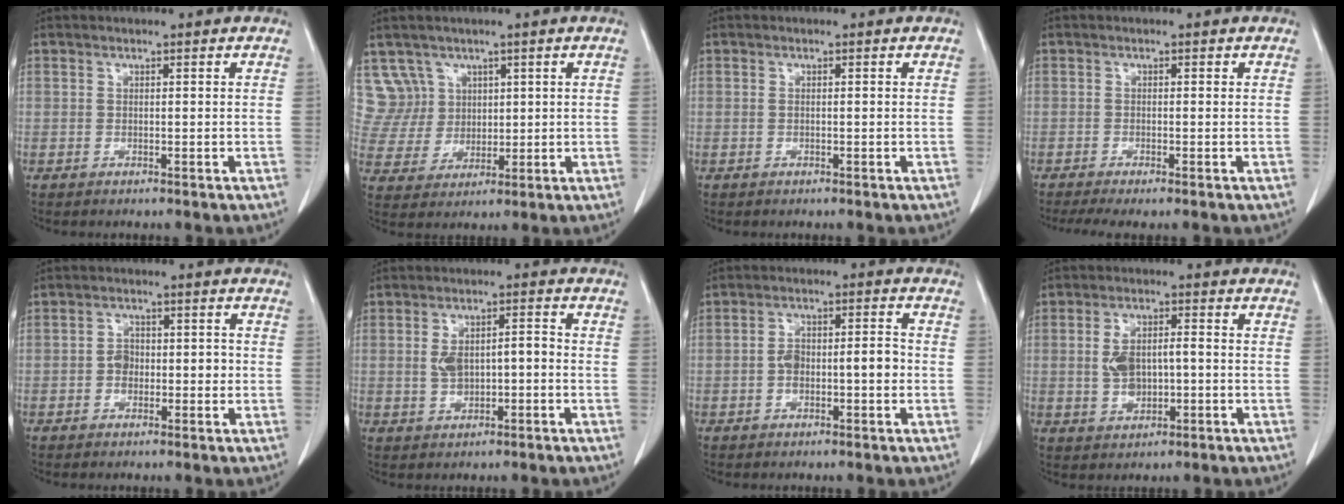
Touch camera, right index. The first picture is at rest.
{"total": 6.5, "force": [3.6, 5.5, -0.6], "torque": [0.016, 0.018, 0.081]}
{"total": 0.0}
{"total": 4.4, "force": [-3.1, 0.7, 3.0], "torque": [-0.054, -0.006, -0.048]}
{"total": 3.5, "force": [-0.5, 2.4, 2.4], "torque": [-0.035, 0.017, -0.007]}
{"total": 5.5, "force": [-0.5, 2.7, 4.7], "torque": [-0.091, 0.021, -0.002]}
{"total": 5.9, "force": [-1.3, 1.6, 5.6], "torque": [-0.104, 0.024, -0.017]}
{"total": 5.8, "force": [-0.4, 3.1, 4.9], "torque": [-0.100, 0.012, 0.001]}